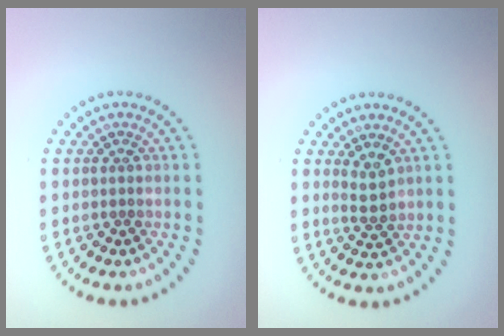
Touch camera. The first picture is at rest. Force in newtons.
{"total": 1.7, "press": 1.6, "slide": 0.6}